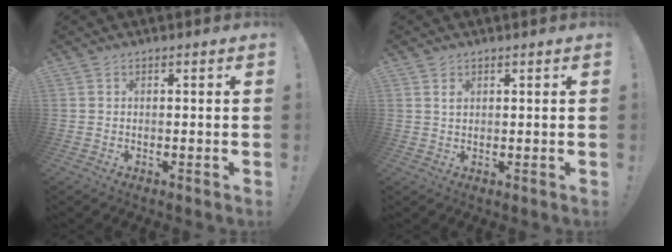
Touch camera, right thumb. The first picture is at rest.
{"total": 1.3, "force": [0.8, 0.8, 0.6], "torque": [0.001, -0.004, 0.013]}